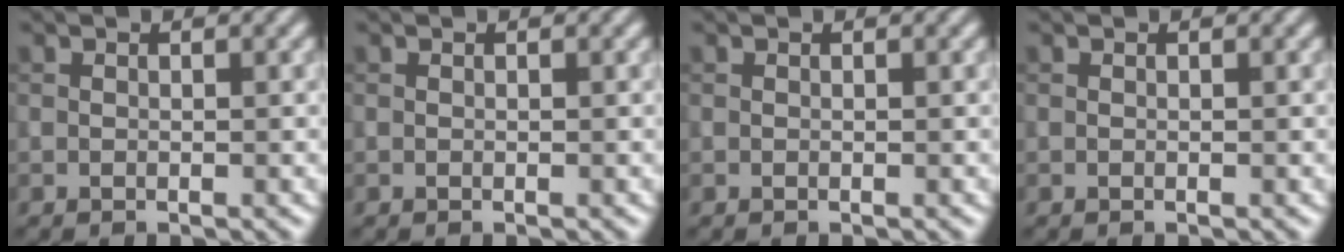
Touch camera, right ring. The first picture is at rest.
{"total": 0.0}
{"total": 0.0}
{"total": 0.0}